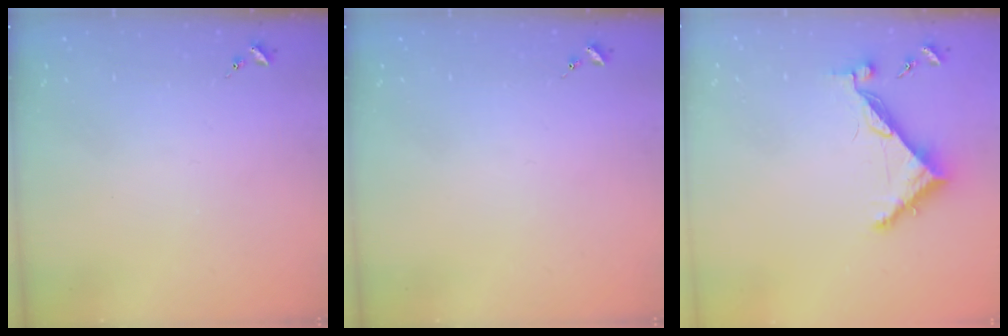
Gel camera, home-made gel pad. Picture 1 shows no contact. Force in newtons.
{"total": 0.0}
{"total": 7.3, "press": 7.3, "slide": 0.6}